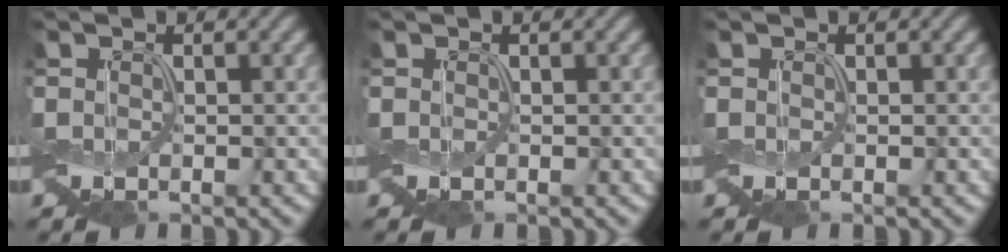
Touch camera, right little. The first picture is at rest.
{"total": 0.0}
{"total": 0.0}